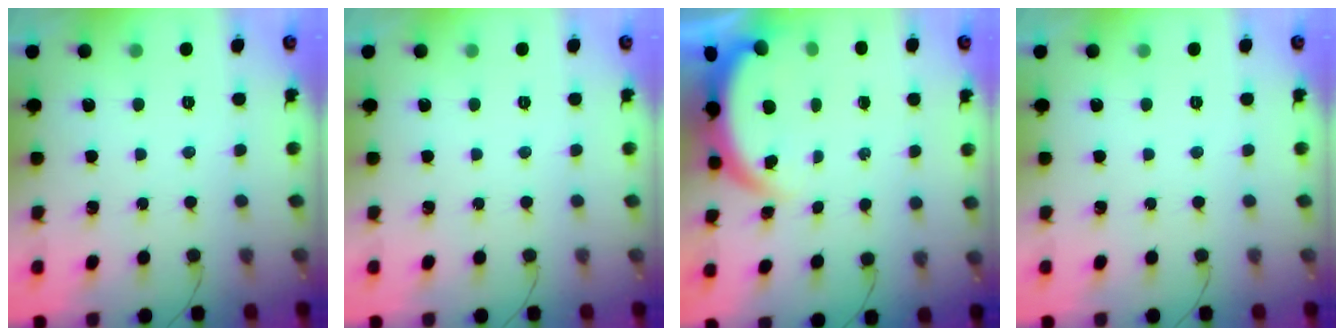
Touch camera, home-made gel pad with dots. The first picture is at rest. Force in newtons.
{"total": 0.0}
{"total": 3.9, "press": 3.9, "slide": 0.1}
{"total": 0.0}